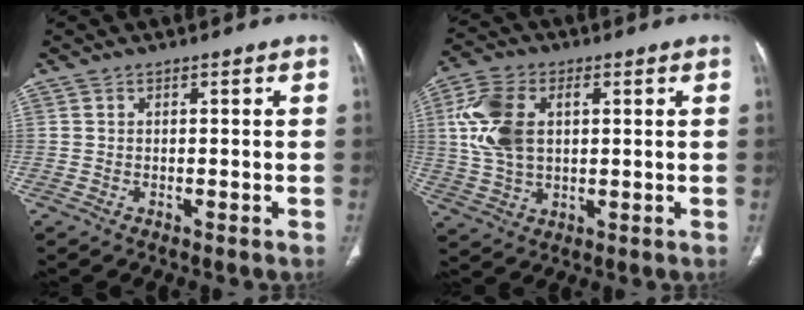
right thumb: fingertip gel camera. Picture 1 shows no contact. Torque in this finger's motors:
{"motor_torque": [1.61, 1.58, 1.36, 0.46, 0.16]}